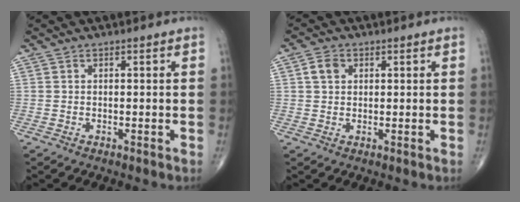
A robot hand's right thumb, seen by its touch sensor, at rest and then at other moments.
{"total": 3.1, "force": [1.0, 2.3, 1.7], "torque": [-0.024, 0.002, 0.018]}